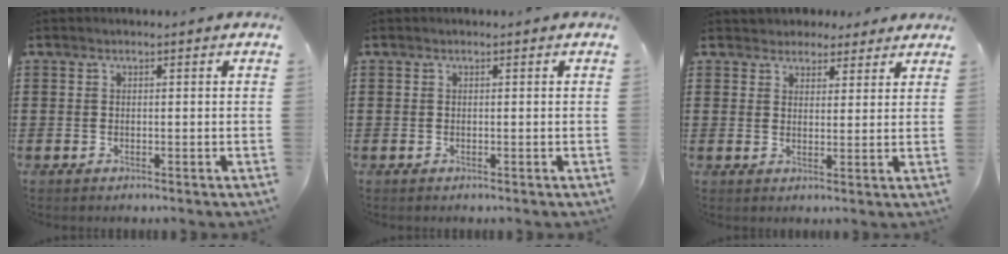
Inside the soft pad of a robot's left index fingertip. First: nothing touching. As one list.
[{"total": 0.0}, {"total": 3.3, "force": [2.8, 1.6, 0.0], "torque": [-0.012, 0.003, 0.054]}]